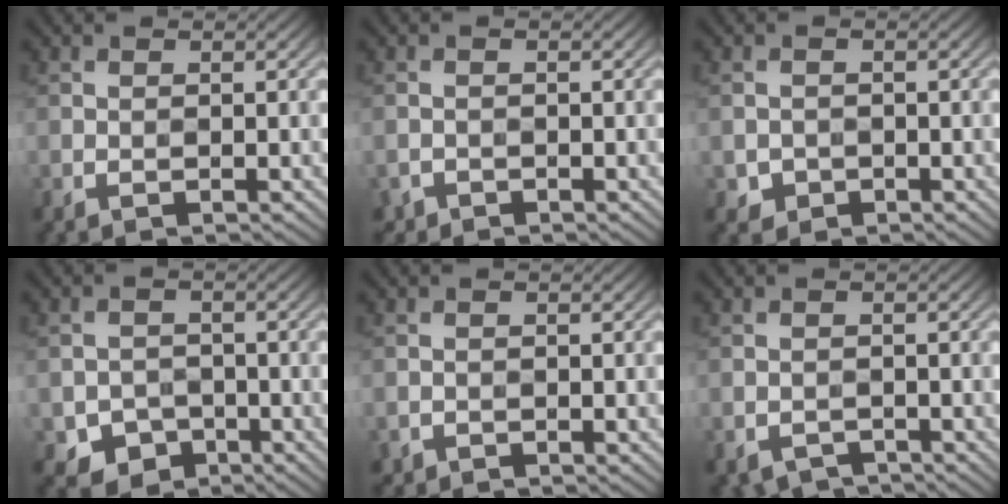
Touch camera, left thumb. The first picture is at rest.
{"total": 1.1, "force": [-0.9, 0.6, 0.0], "torque": [0.001, -0.001, -0.020]}
{"total": 1.7, "force": [-0.8, 1.4, 0.4], "torque": [-0.004, -0.007, -0.016]}
{"total": 3.8, "force": [-2.1, 2.9, 1.3], "torque": [-0.024, -0.008, -0.041]}
{"total": 0.7, "force": [-0.5, 0.5, 0.0], "torque": [0.001, -0.003, -0.011]}
{"total": 2.1, "force": [-1.6, 1.1, 0.6], "torque": [-0.011, -0.004, -0.029]}